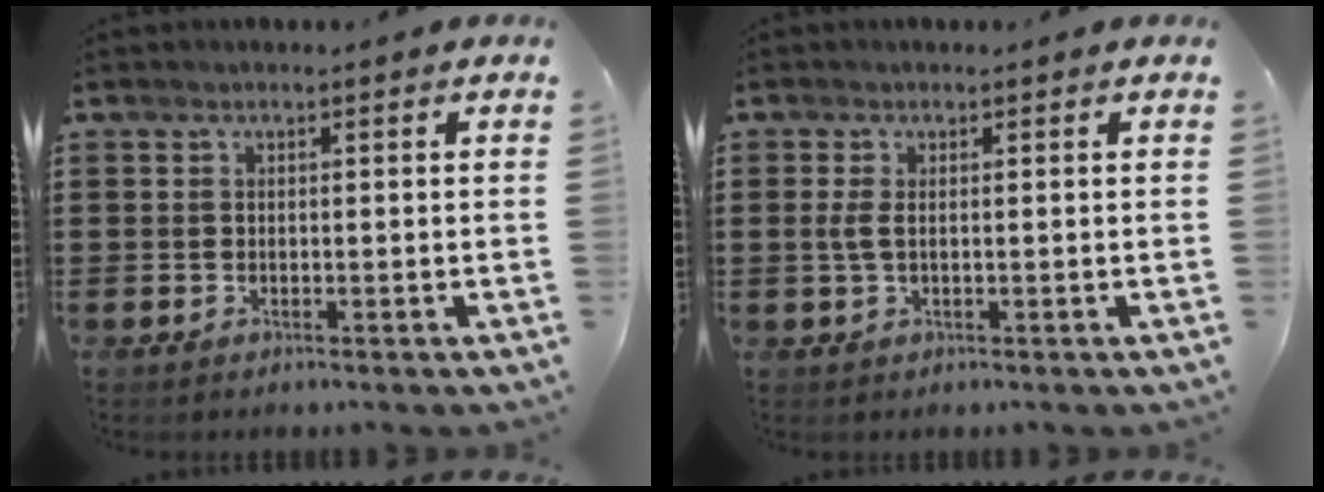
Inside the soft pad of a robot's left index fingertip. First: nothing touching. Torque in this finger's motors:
{"motor_torque": [0.15, -0.04, 0.04, 0.01]}